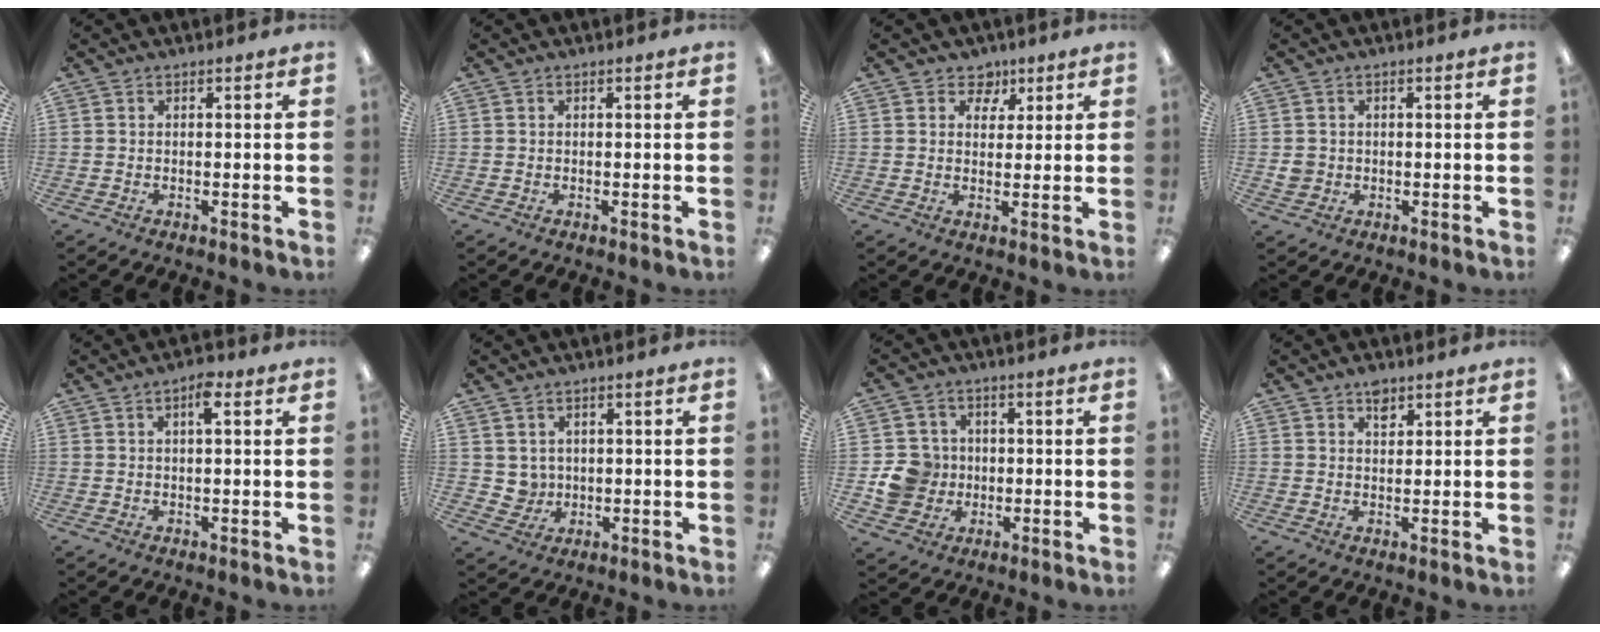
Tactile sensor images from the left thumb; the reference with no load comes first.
{"total": 0.0}
{"total": 5.0, "force": [2.9, 3.8, 1.3], "torque": [-0.008, -0.011, 0.048]}
{"total": 2.6, "force": [0.1, 2.5, 0.7], "torque": [-0.006, 0.001, -0.001]}
{"total": 4.6, "force": [2.3, 1.5, 3.7], "torque": [-0.056, -0.001, 0.033]}
{"total": 3.8, "force": [1.8, 3.3, 0.0], "torque": [-0.007, -0.004, 0.032]}
{"total": 8.5, "force": [-0.7, 8.2, 2.2], "torque": [-0.045, 0.014, -0.005]}
{"total": 3.2, "force": [2.2, 1.8, 1.6], "torque": [-0.018, -0.006, 0.037]}